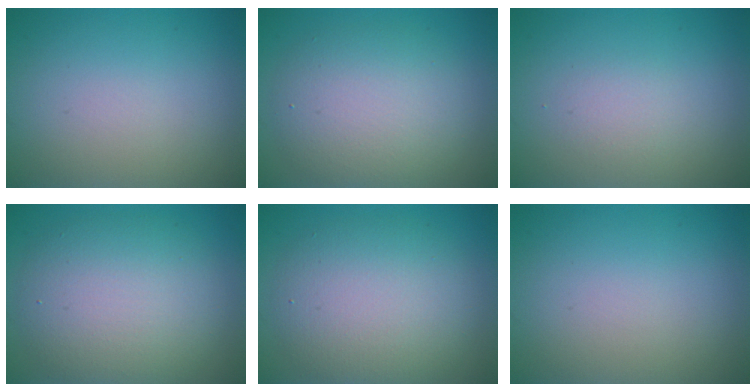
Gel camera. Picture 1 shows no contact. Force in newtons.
{"total": 6.0, "press": 6.0, "slide": 0.3}
{"total": 1.3, "press": 1.3, "slide": 0.1}
{"total": 7.5, "press": 7.5, "slide": 0.3}
{"total": 6.7, "press": 6.7, "slide": 0.6}
{"total": 0.0}